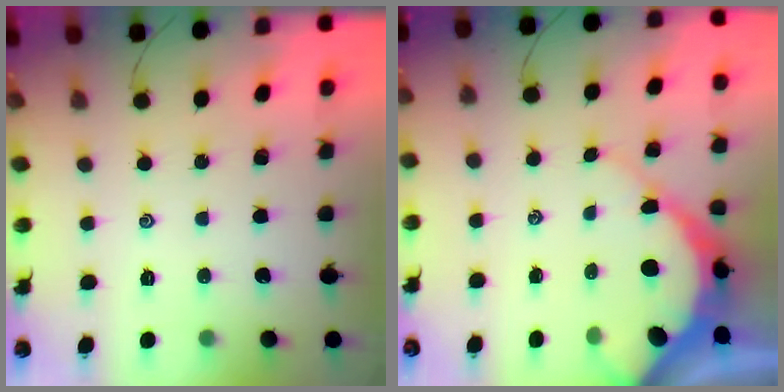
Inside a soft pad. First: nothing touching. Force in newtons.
{"total": 8.7, "press": 8.7, "slide": 1.0}